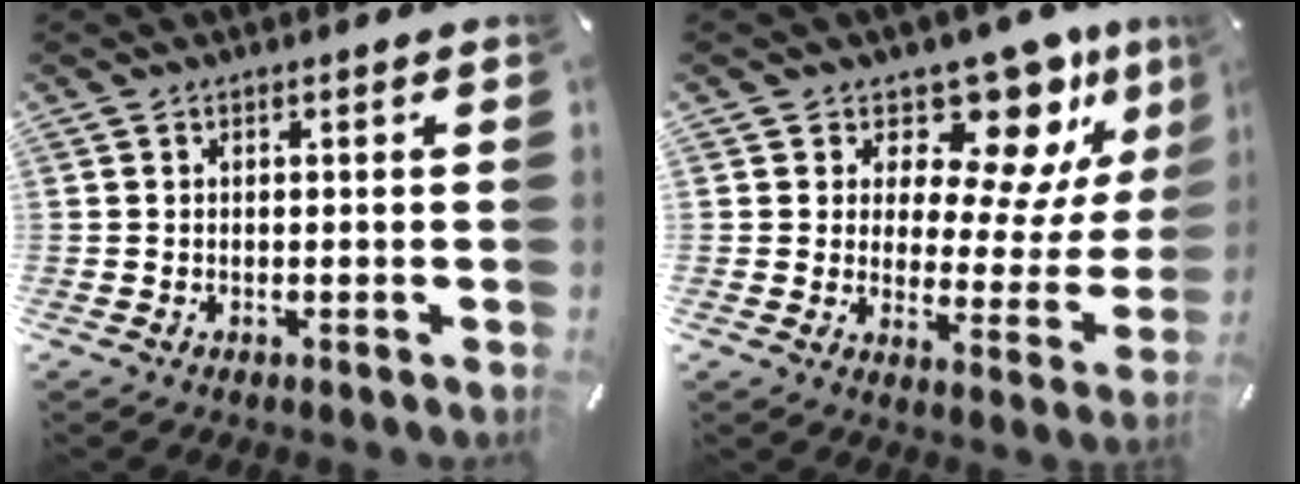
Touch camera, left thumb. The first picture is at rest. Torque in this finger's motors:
{"motor_torque": [1.08, -0.16, 0.33, 0.04, 0.00]}